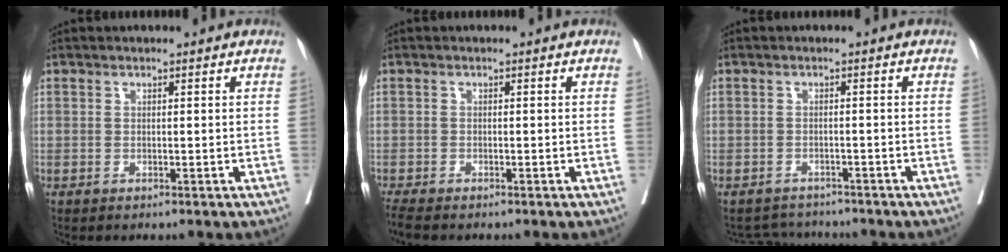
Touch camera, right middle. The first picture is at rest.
{"total": 2.6, "force": [-2.3, 0.3, 1.2], "torque": [-0.024, -0.008, -0.041]}
{"total": 3.8, "force": [-3.7, 0.6, -0.6], "torque": [0.005, 0.001, -0.058]}